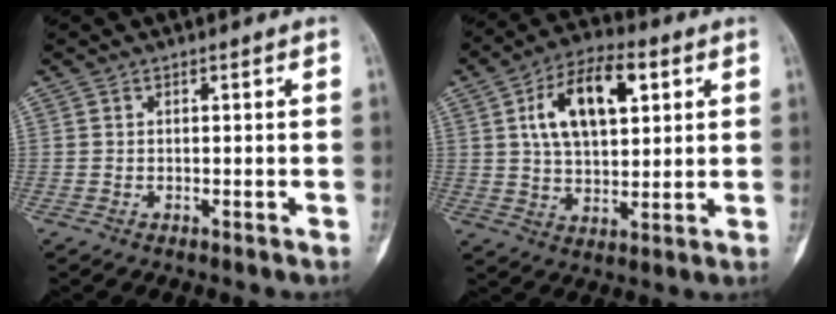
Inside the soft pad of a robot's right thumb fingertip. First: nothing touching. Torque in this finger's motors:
{"motor_torque": [1.38, 1.64, 0.50, -0.01, 0.17]}